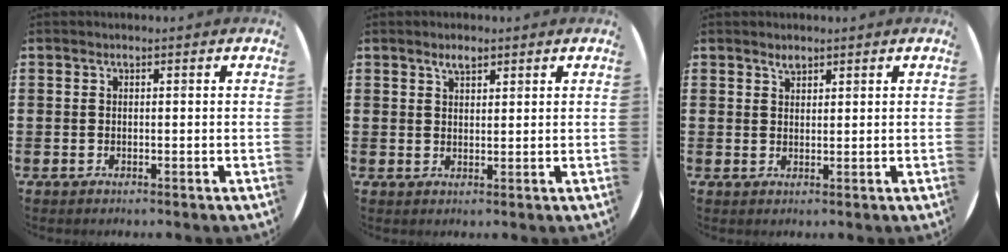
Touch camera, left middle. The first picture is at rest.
{"total": 2.1, "force": [1.7, 0.8, 0.9], "torque": [-0.010, 0.001, 0.029]}
{"total": 1.3, "force": [1.2, 0.4, 0.1], "torque": [0.005, -0.002, 0.021]}